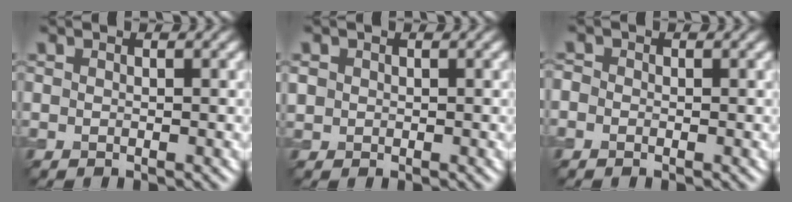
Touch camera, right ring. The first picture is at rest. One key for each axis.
{"total": 1.1, "fx": 0.2, "fy": 1.0, "fz": 0.2, "tx": -0.002, "ty": -0.001, "tz": 0.002}
{"total": 0.8, "fx": -0.4, "fy": 0.7, "fz": 0.2, "tx": -0.001, "ty": -0.003, "tz": -0.011}